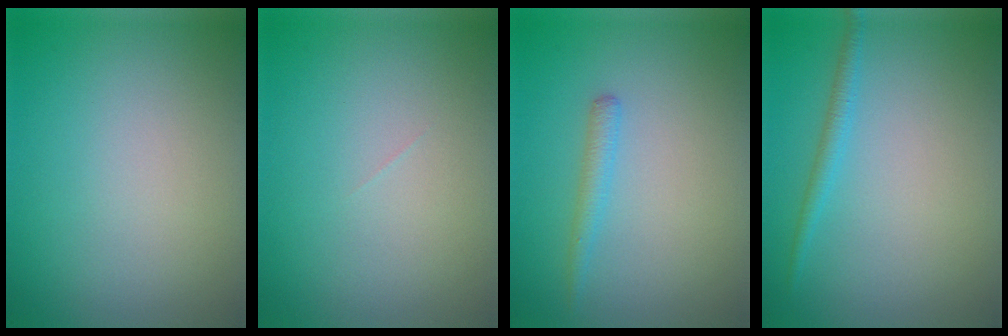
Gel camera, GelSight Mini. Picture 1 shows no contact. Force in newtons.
{"total": 0.0}
{"total": 1.3, "press": 1.3, "slide": 0.1}
{"total": 1.5, "press": 1.5, "slide": 0.1}